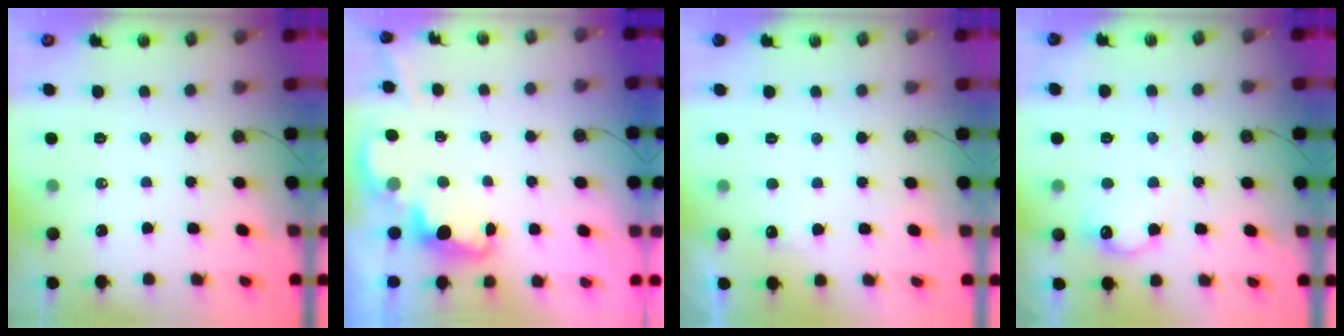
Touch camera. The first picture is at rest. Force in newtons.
{"total": 2.0, "press": 1.9, "slide": 0.5}
{"total": 3.7, "press": 3.5, "slide": 1.2}
{"total": 12.7, "press": 12.7, "slide": 0.5}